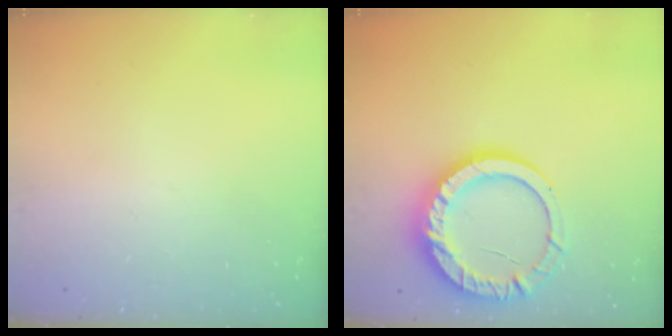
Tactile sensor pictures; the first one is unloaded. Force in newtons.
{"total": 16.9, "press": 16.8, "slide": 1.5}